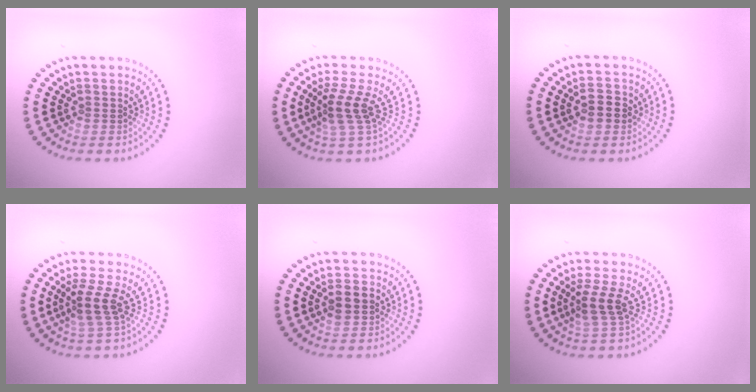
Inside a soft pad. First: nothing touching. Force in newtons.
{"total": 3.0, "press": 2.0, "slide": 2.2}
{"total": 2.6, "press": 2.6, "slide": 0.0}
{"total": 2.9, "press": 2.0, "slide": 2.1}
{"total": 2.1, "press": 2.1, "slide": 0.2}
{"total": 2.4, "press": 2.1, "slide": 1.3}